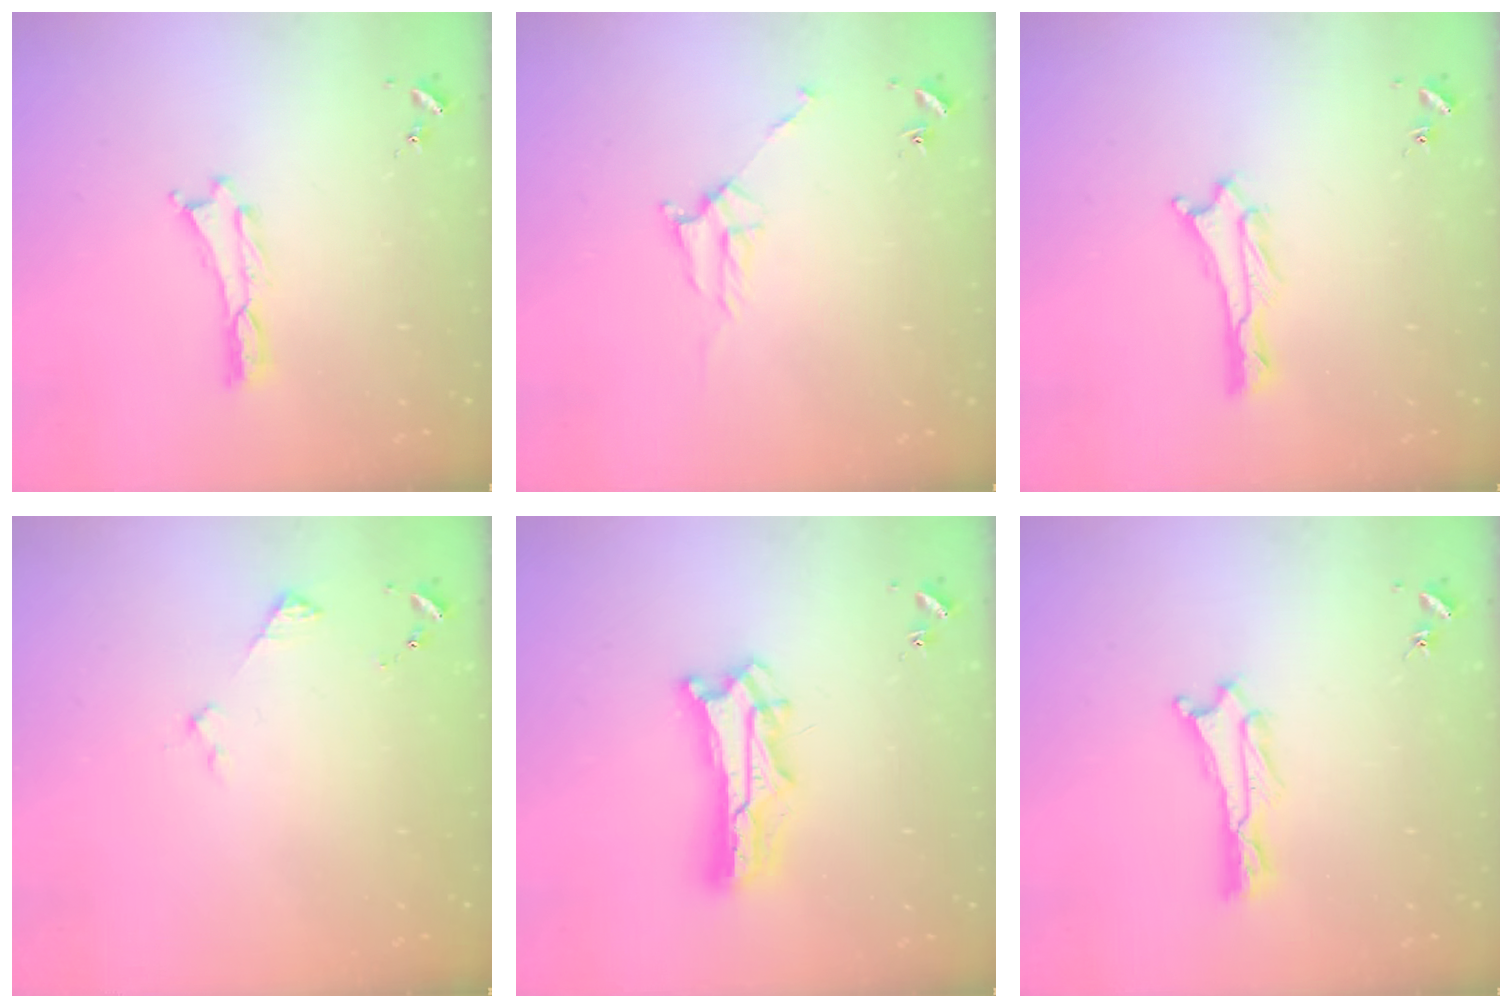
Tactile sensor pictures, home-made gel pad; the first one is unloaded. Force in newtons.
{"total": 3.7, "press": 3.6, "slide": 0.5}
{"total": 1.9, "press": 1.9, "slide": 0.1}
{"total": 2.9, "press": 2.9, "slide": 0.3}
{"total": 7.6, "press": 7.5, "slide": 0.7}
{"total": 1.0, "press": 1.0, "slide": 0.1}